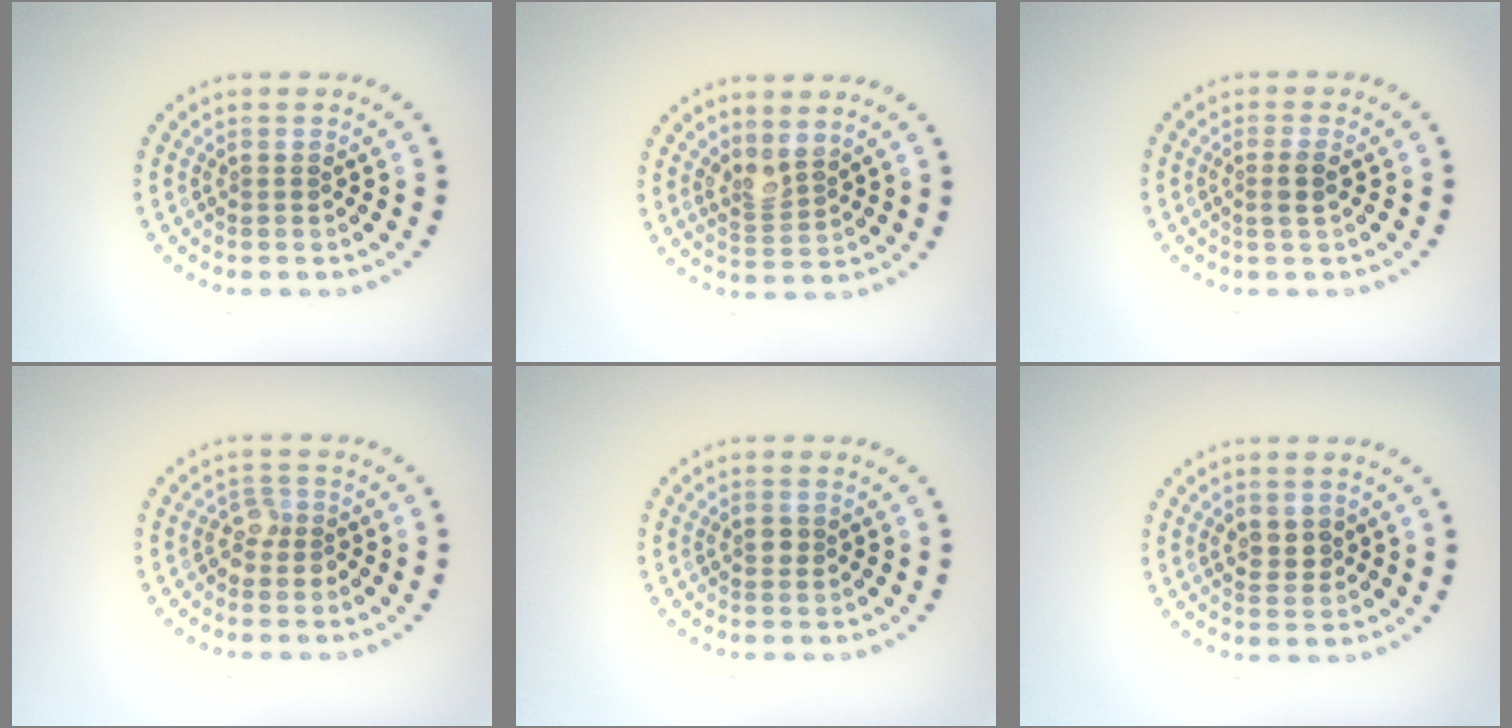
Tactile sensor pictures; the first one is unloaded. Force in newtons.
{"total": 2.1, "press": 1.6, "slide": 1.4}
{"total": 1.4, "press": 1.2, "slide": 0.7}
{"total": 1.6, "press": 1.3, "slide": 0.9}
{"total": 0.9, "press": 0.9, "slide": 0.2}
{"total": 1.6, "press": 1.5, "slide": 0.5}